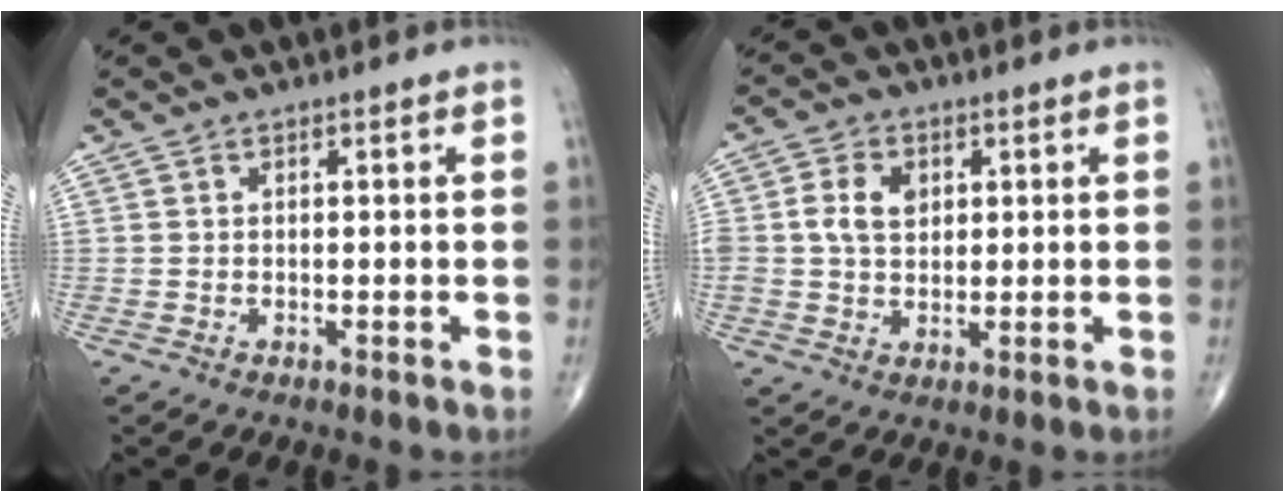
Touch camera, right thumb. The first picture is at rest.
{"total": 6.1, "force": [1.3, 4.4, 3.9], "torque": [-0.066, 0.003, 0.023]}